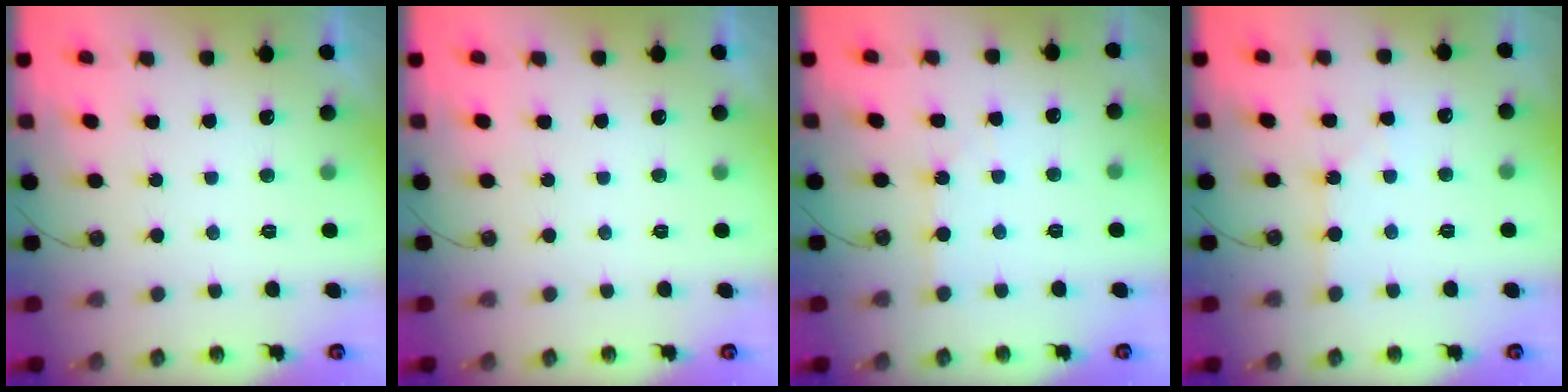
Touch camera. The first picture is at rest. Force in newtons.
{"total": 0.0}
{"total": 2.1, "press": 2.1, "slide": 0.3}
{"total": 1.7, "press": 1.7, "slide": 0.3}